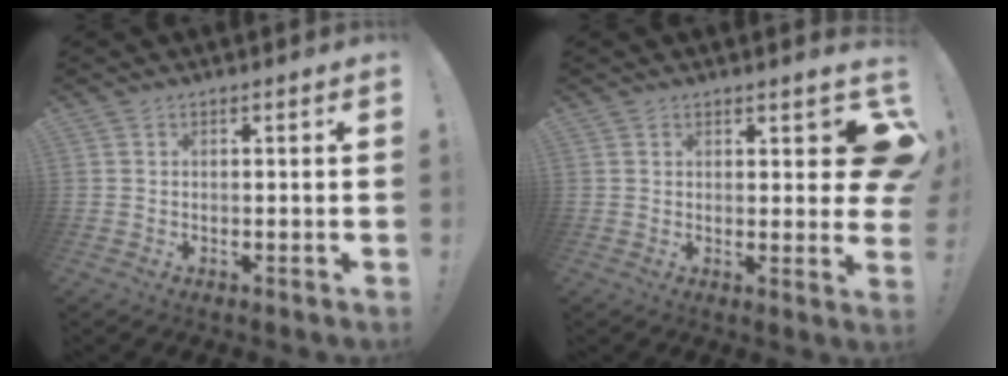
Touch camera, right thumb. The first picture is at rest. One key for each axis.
{"total": 6.7, "fx": 2.9, "fy": 2.7, "fz": 5.4, "tx": -0.049, "ty": -0.024, "tz": 0.053}